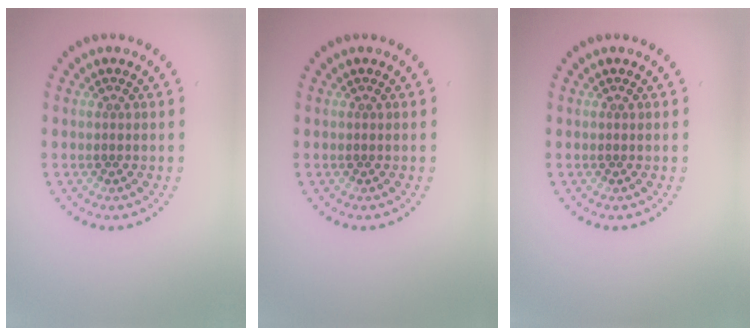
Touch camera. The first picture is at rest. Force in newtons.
{"total": 0.0}
{"total": 0.0}